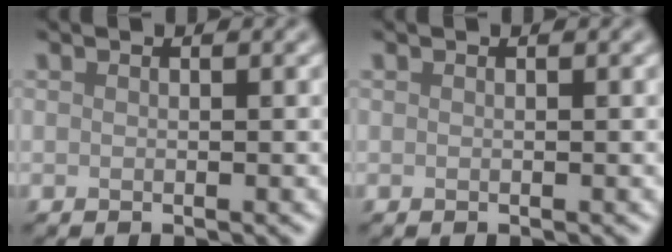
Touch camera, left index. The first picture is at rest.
{"total": 0.0}